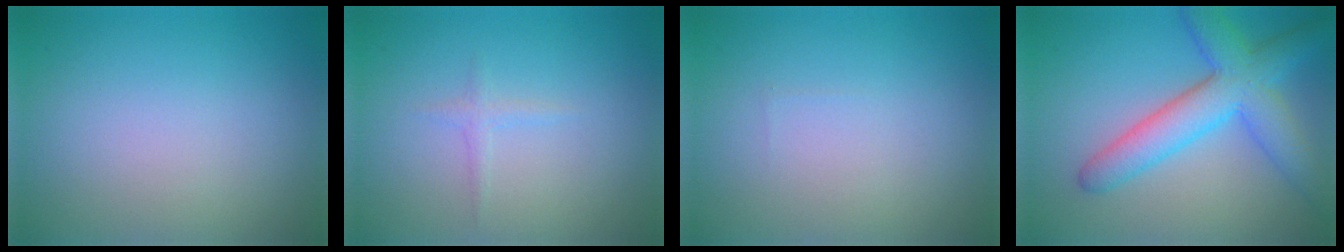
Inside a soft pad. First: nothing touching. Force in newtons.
{"total": 0.8, "press": 0.8, "slide": 0.1}
{"total": 0.0}
{"total": 6.3, "press": 6.3, "slide": 0.2}